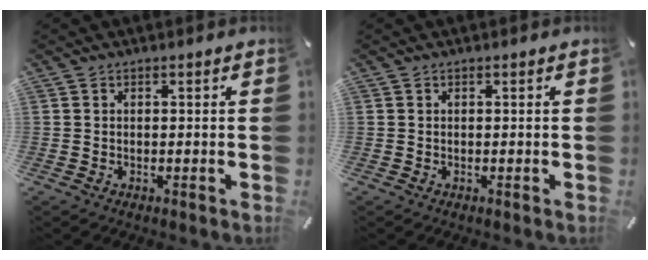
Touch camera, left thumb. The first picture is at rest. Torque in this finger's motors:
{"motor_torque": [-0.06, 0.06, -0.01, -0.01, 0.00]}